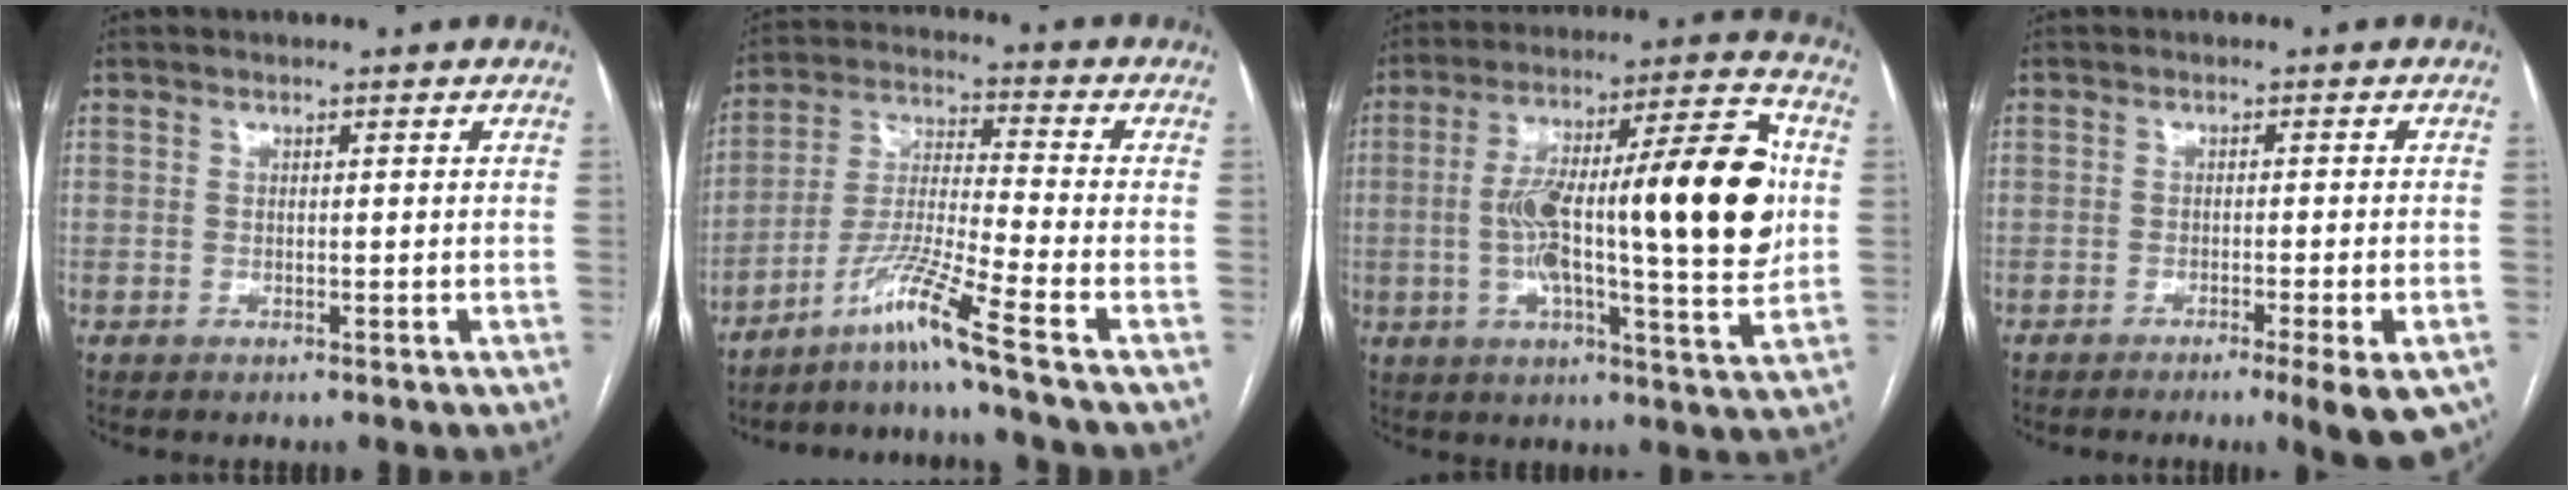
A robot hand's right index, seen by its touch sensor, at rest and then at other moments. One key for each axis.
{"total": 9.6, "fx": -6.9, "fy": -2.5, "fz": 6.3, "tx": -0.132, "ty": -0.020, "tz": -0.132}
{"total": 23.4, "fx": 1.0, "fy": 3.9, "fz": 23.0, "tx": -0.335, "ty": 0.036, "tz": 0.009}
{"total": 7.0, "fx": -4.3, "fy": 0.3, "fz": 5.5, "tx": -0.054, "ty": -0.011, "tz": -0.058}